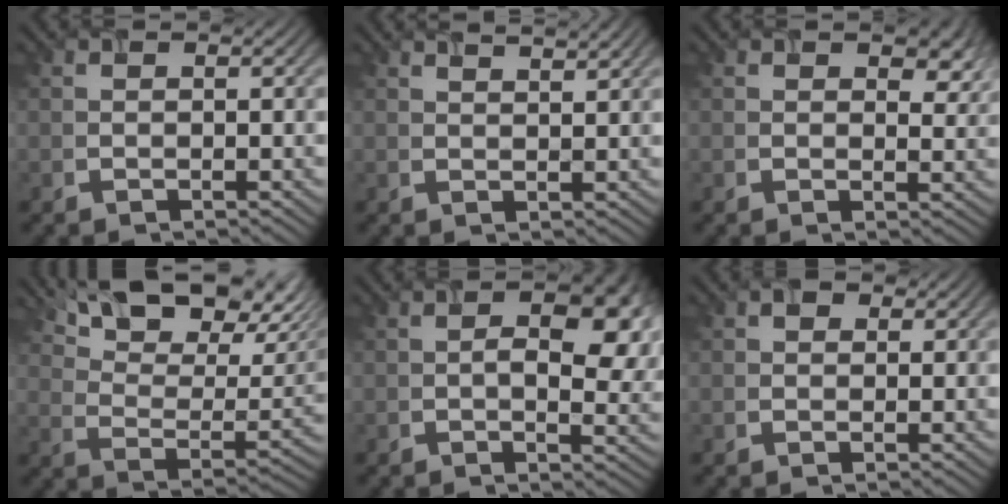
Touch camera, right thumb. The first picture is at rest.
{"total": 2.6, "force": [2.2, 0.2, 1.3], "torque": [-0.013, 0.004, 0.035]}
{"total": 4.0, "force": [2.3, 2.4, 2.3], "torque": [-0.034, -0.004, 0.038]}
{"total": 16.8, "force": [11.4, 6.6, 10.5], "torque": [-0.205, 0.018, 0.172]}
{"total": 7.8, "force": [0.7, 4.2, 6.5], "torque": [-0.078, -0.002, 0.007]}
{"total": 1.6, "force": [0.8, 1.3, 0.5], "torque": [-0.008, -0.001, 0.006]}